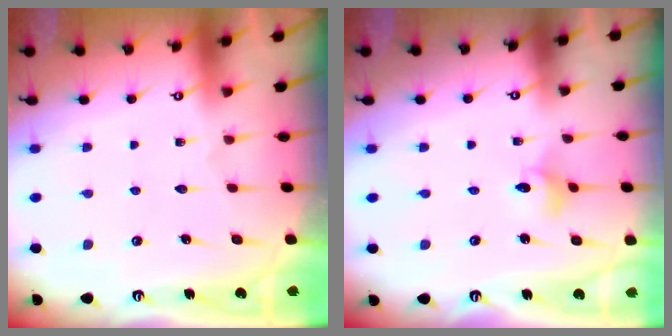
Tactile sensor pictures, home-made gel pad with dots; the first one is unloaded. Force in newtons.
{"total": 3.8, "press": 3.8, "slide": 0.4}